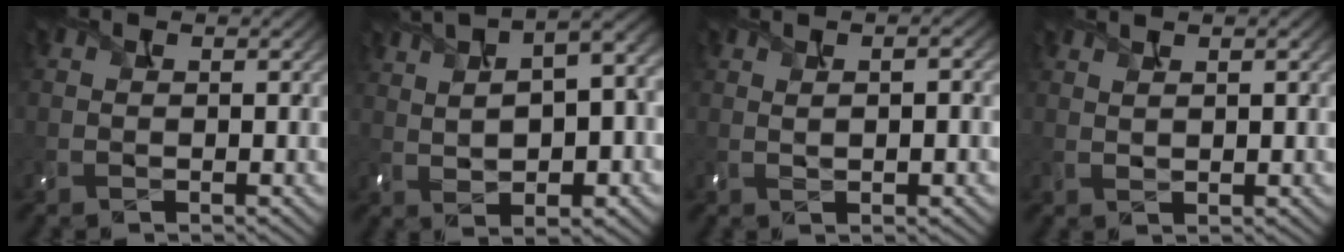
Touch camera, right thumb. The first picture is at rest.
{"total": 13.9, "force": [3.1, 5.6, 12.4], "torque": [-0.203, 0.023, 0.052]}
{"total": 4.2, "force": [0.9, 1.3, 3.9], "torque": [-0.053, 0.014, 0.006]}
{"total": 2.2, "force": [1.6, 0.3, 1.5], "torque": [-0.025, -0.003, 0.024]}